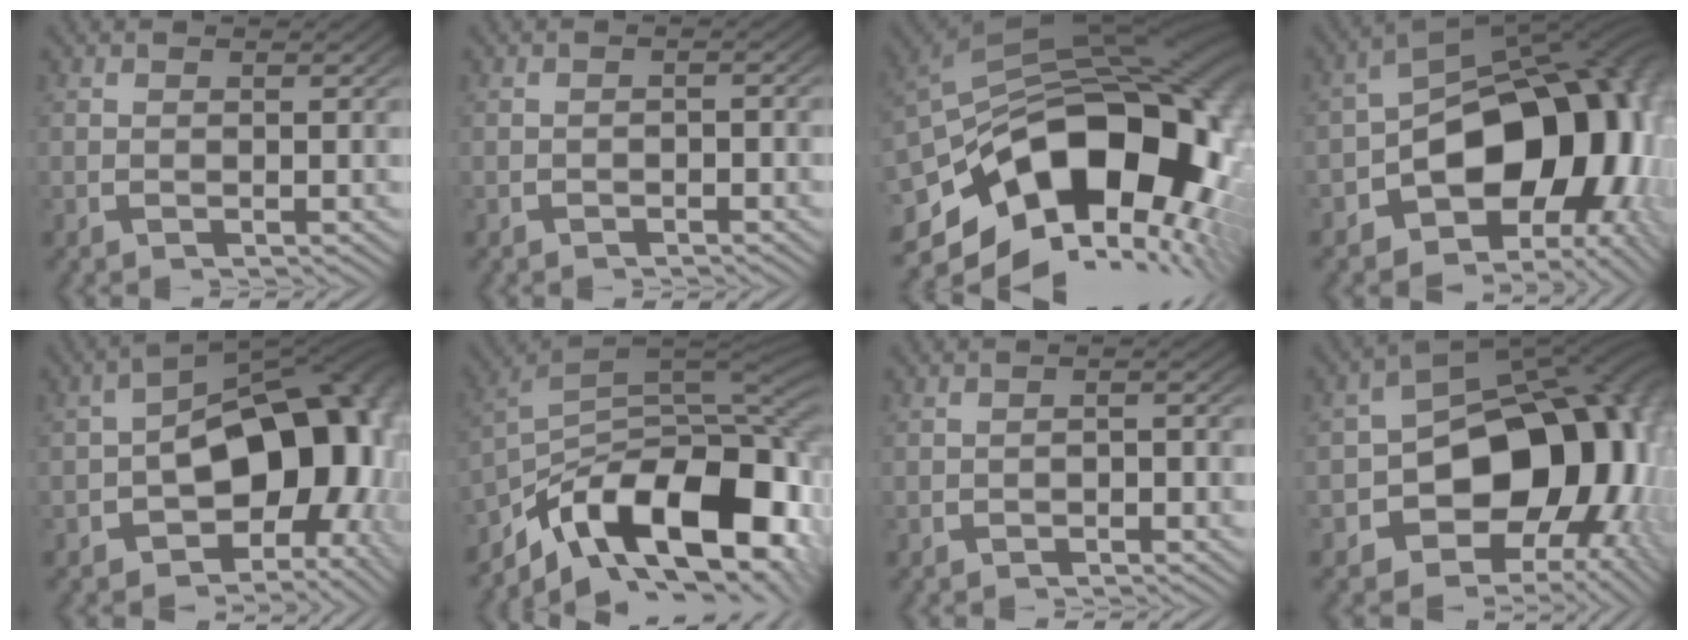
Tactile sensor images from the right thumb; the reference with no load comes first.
{"total": 1.0, "force": [-0.9, 0.3, 0.3], "torque": [-0.005, -0.004, -0.013]}
{"total": 26.4, "force": [-2.5, 16.1, 20.8], "torque": [-0.340, -0.047, -0.020]}
{"total": 21.9, "force": [-2.0, 13.7, 16.9], "torque": [-0.273, -0.054, -0.019]}
{"total": 18.0, "force": [-2.0, 11.7, 13.6], "torque": [-0.214, -0.048, -0.014]}
{"total": 19.8, "force": [-3.2, 11.4, 15.8], "torque": [-0.252, -0.049, -0.033]}
{"total": 1.3, "force": [-1.1, 0.4, 0.5], "torque": [-0.007, -0.005, -0.016]}
{"total": 20.5, "force": [-2.7, 13.8, 14.9], "torque": [-0.259, -0.065, -0.023]}